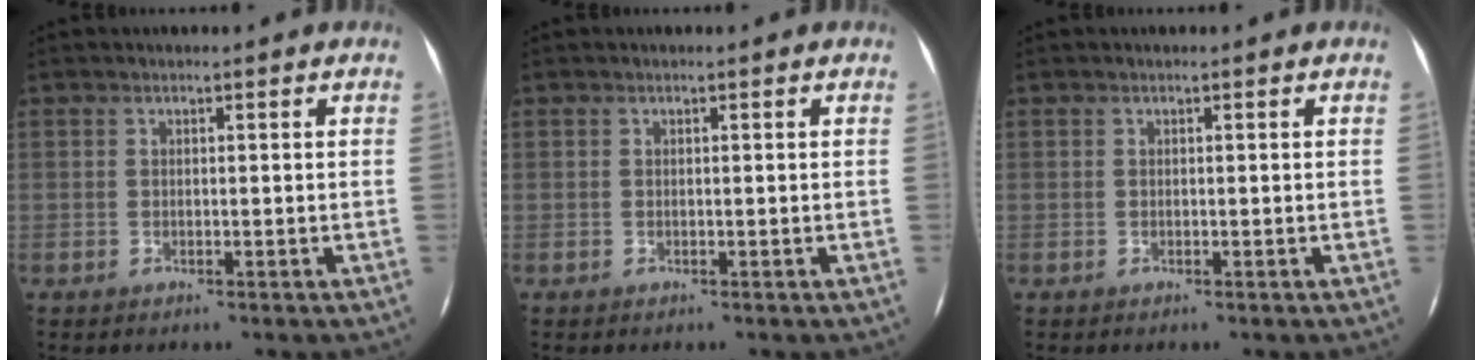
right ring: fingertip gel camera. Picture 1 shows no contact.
{"total": 0.0}
{"total": 0.0}